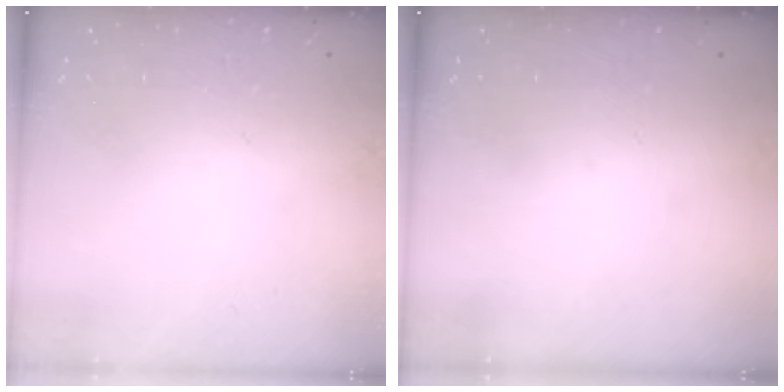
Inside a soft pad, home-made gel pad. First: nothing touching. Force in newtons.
{"total": 0.0}